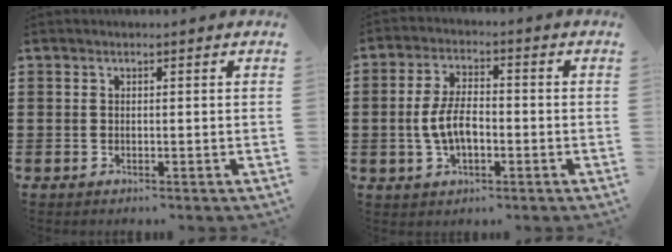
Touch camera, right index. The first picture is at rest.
{"total": 6.2, "force": [-1.1, 3.0, 5.2], "torque": [-0.121, -0.001, -0.027]}